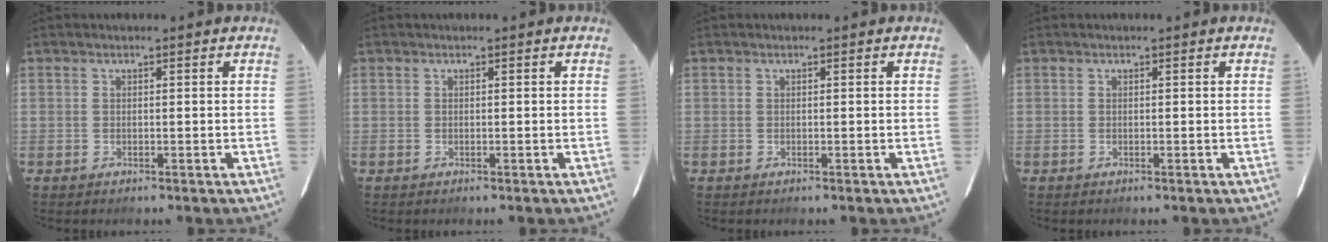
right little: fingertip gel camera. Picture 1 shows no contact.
{"total": 0.0}
{"total": 0.0}
{"total": 0.0}